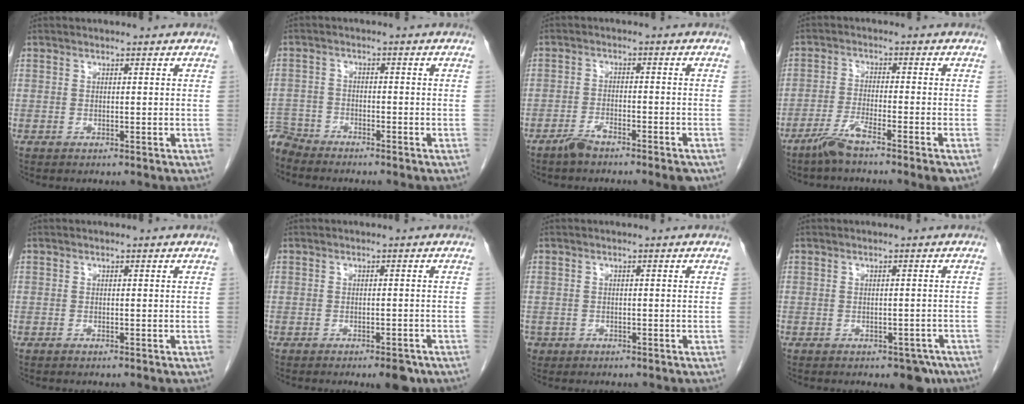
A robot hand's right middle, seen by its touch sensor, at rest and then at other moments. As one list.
[{"total": 5.2, "force": [-5.0, 1.2, -0.3], "torque": [0.008, -0.007, -0.099]}, {"total": 4.9, "force": [-3.9, 0.9, 2.9], "torque": [-0.046, -0.001, -0.064]}, {"total": 5.8, "force": [-4.2, -0.5, 4.0], "torque": [-0.074, -0.014, -0.083]}, {"total": 0.0}, {"total": 3.4, "force": [-2.4, 1.0, 2.2], "torque": [-0.023, -0.001, -0.028]}, {"total": 1.7, "force": [-0.9, 1.4, 0.2], "torque": [-0.010, 0.001, -0.014]}, {"total": 3.9, "force": [-2.7, 1.9, 2.0], "torque": [-0.011, 0.003, -0.031]}]